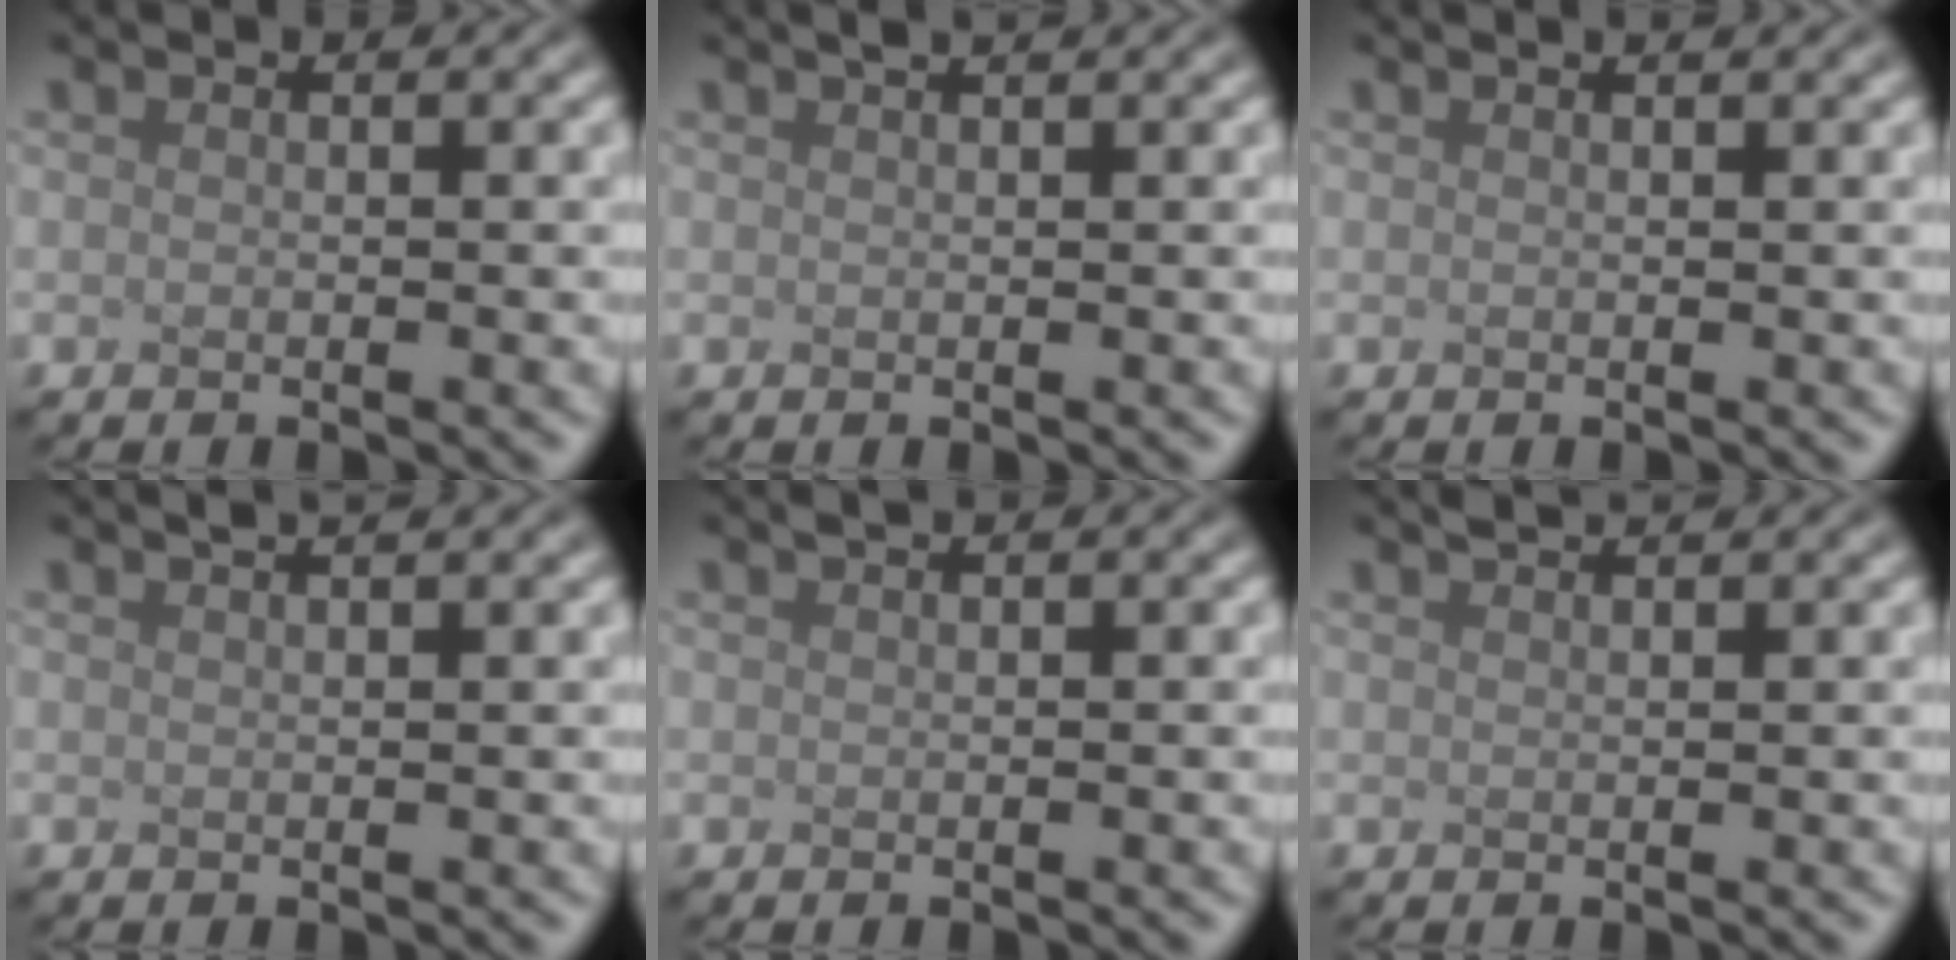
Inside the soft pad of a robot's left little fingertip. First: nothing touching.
{"total": 2.9, "force": [2.0, 1.1, 1.8], "torque": [-0.004, 0.022, -0.006]}
{"total": 1.7, "force": [1.2, 0.7, 1.0], "torque": [-0.001, 0.012, -0.007]}
{"total": 3.9, "force": [2.7, 1.4, 2.3], "torque": [-0.008, 0.031, 0.005]}
{"total": 1.2, "force": [1.0, 0.2, 0.6], "torque": [-0.006, 0.005, 0.002]}
{"total": 2.2, "force": [2.0, 0.4, 1.0], "torque": [-0.002, 0.014, 0.009]}